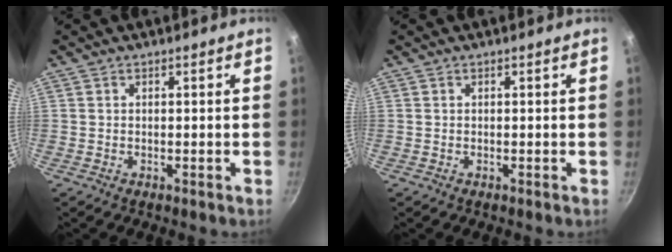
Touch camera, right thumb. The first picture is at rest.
{"total": 0.0}